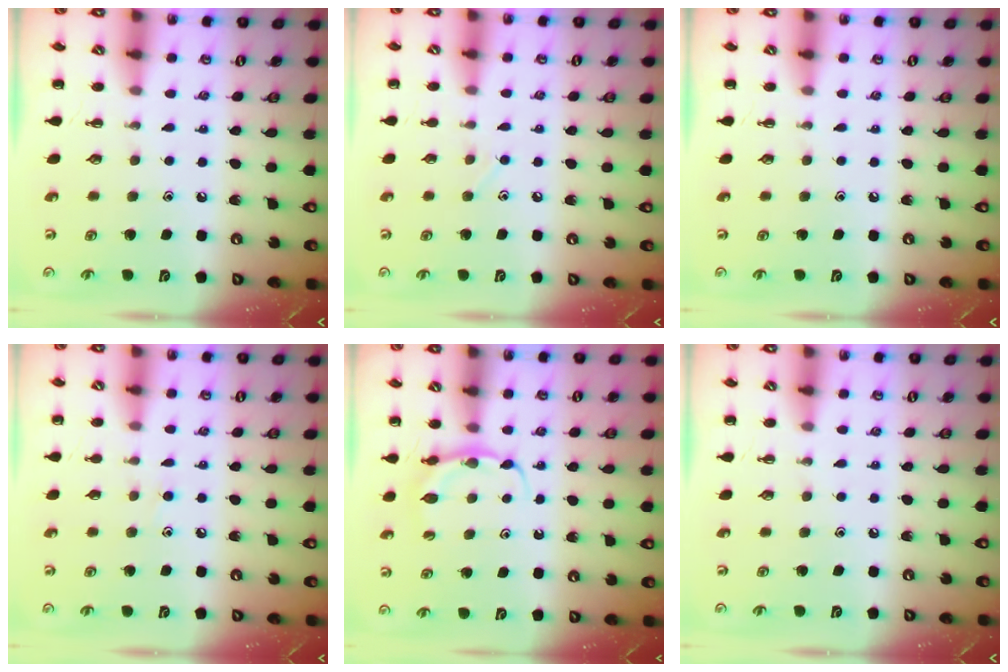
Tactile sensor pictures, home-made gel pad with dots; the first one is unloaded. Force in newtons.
{"total": 4.0, "press": 3.8, "slide": 1.3}
{"total": 0.0}
{"total": 4.5, "press": 4.1, "slide": 1.9}
{"total": 5.4, "press": 5.4, "slide": 0.4}
{"total": 0.0}